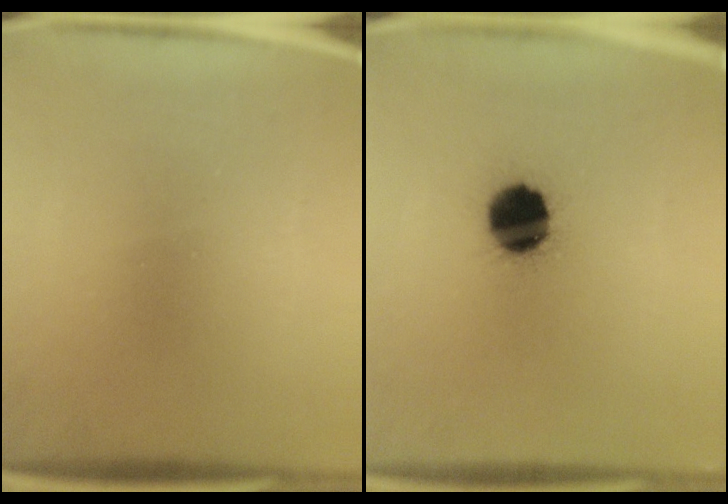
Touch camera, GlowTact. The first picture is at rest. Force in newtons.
{"total": 12.5}